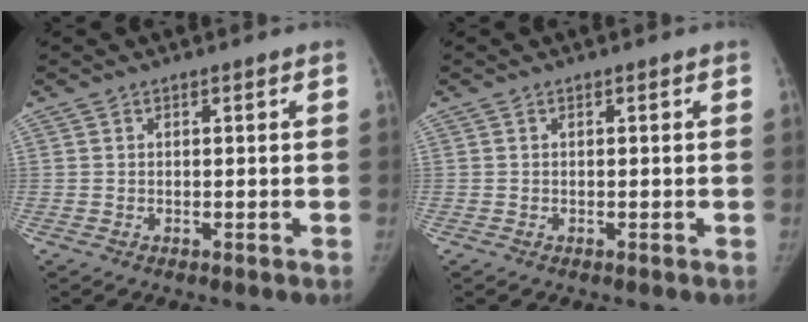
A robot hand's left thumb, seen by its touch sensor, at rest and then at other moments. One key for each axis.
{"total": 0.0}